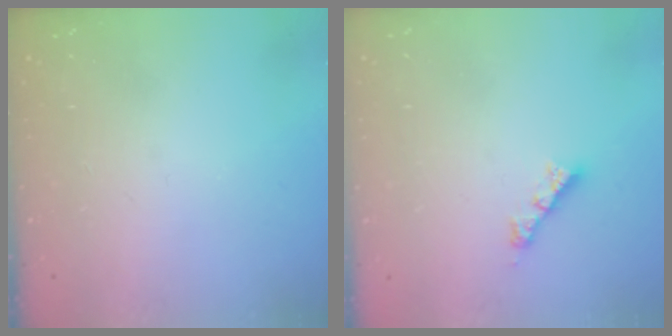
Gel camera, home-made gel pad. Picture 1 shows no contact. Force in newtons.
{"total": 3.3, "press": 3.3, "slide": 0.2}